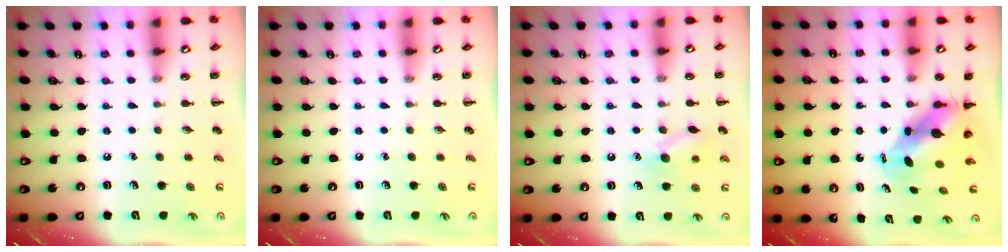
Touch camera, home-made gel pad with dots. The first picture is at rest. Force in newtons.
{"total": 0.0}
{"total": 9.4, "press": 9.3, "slide": 1.5}
{"total": 5.7, "press": 5.5, "slide": 1.5}